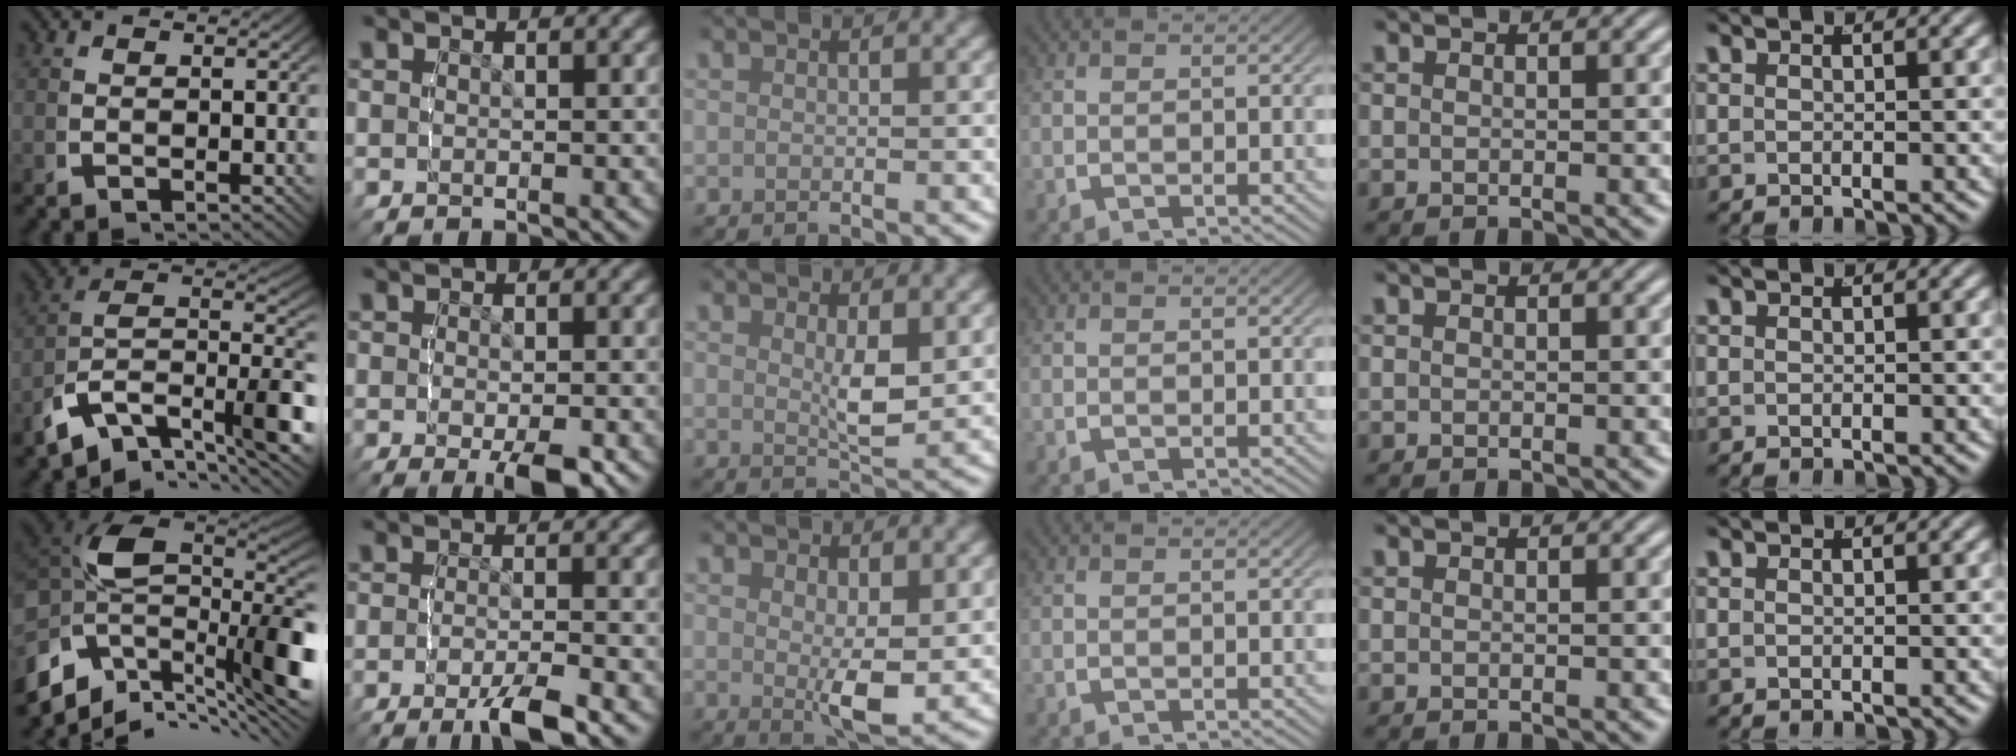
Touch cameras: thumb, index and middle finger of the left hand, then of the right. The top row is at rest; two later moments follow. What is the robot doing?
{"motion": "lift_and_place", "object": "stress ball aka squeeze ball"}